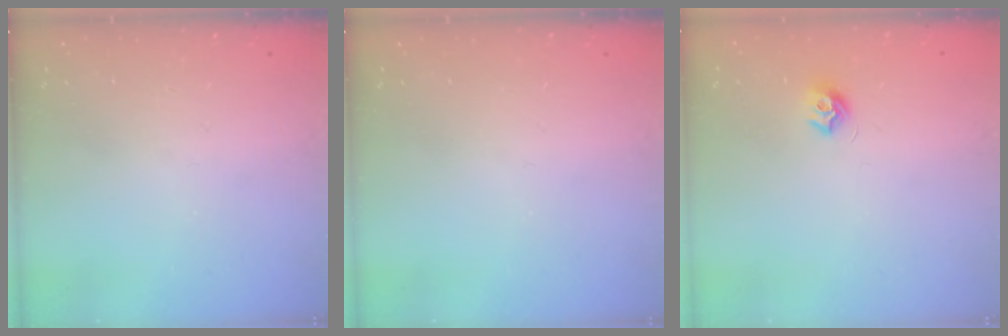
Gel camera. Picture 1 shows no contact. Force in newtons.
{"total": 0.0}
{"total": 7.6, "press": 7.6, "slide": 0.8}